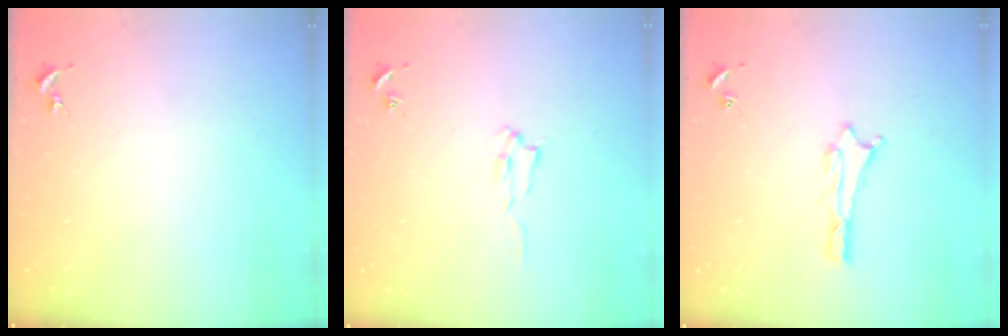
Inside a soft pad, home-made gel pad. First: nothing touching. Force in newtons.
{"total": 1.4, "press": 1.4, "slide": 0.2}
{"total": 1.1, "press": 1.0, "slide": 0.1}